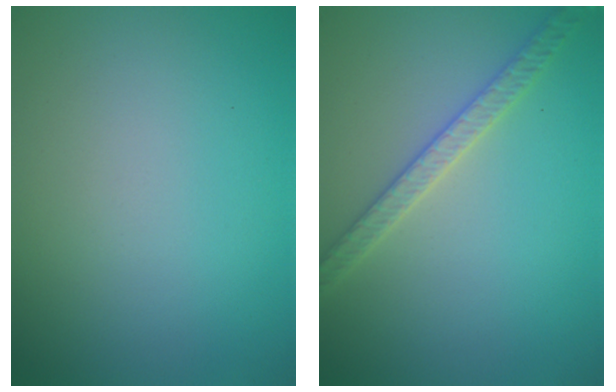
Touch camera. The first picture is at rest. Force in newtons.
{"total": 2.9, "press": 2.8, "slide": 0.6}